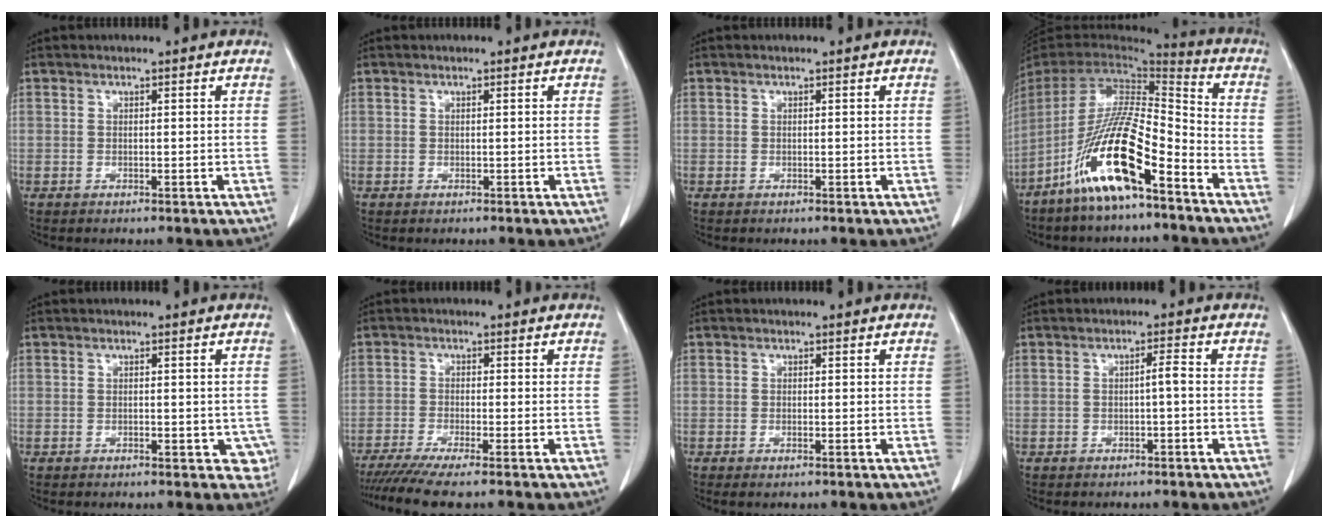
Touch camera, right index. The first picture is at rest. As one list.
[{"total": 0.0}, {"total": 0.0}, {"total": 16.9, "force": [-9.6, 2.5, 13.7], "torque": [-0.278, -0.023, -0.177]}, {"total": 4.1, "force": [-1.3, 2.4, 3.0], "torque": [-0.013, 0.002, -0.014]}, {"total": 6.8, "force": [-5.6, -0.7, 3.8], "torque": [-0.055, -0.017, -0.092]}, {"total": 0.7, "force": [-0.3, 0.1, 0.6], "torque": [-0.009, -0.001, -0.002]}, {"total": 1.7, "force": [-0.4, 0.1, 1.6], "torque": [-0.025, 0.004, -0.007]}]